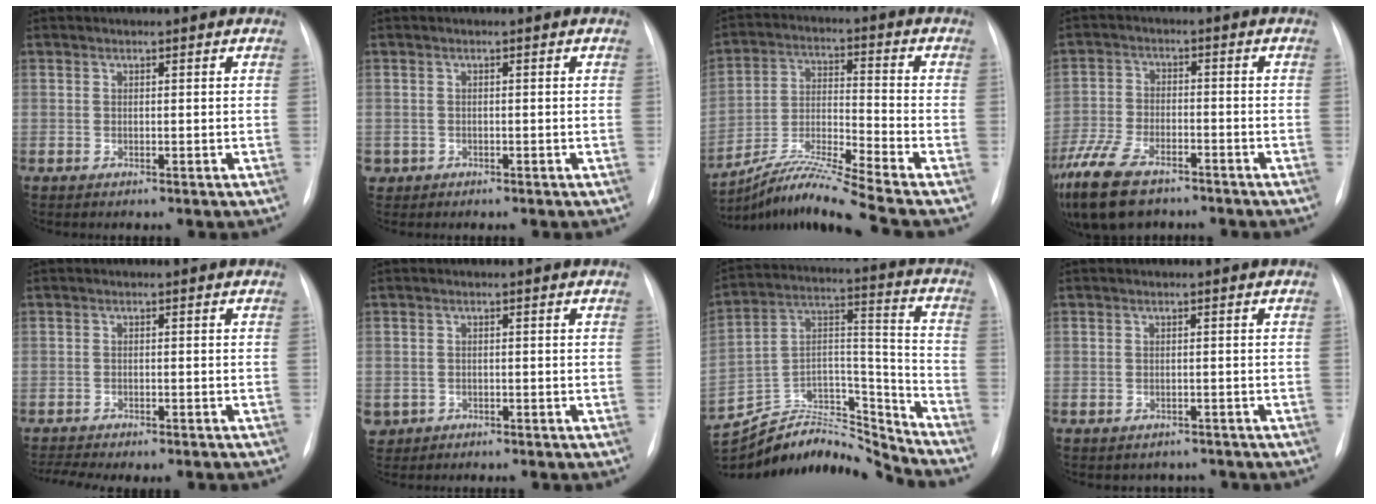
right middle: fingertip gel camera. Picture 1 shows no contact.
{"total": 1.2, "force": [-0.6, 1.1, 0.1], "torque": [-0.005, 0.004, -0.005]}
{"total": 12.5, "force": [-10.8, -2.3, 5.9], "torque": [-0.118, -0.009, -0.197]}
{"total": 13.8, "force": [-9.8, 5.8, 7.9], "torque": [-0.186, -0.021, -0.172]}
{"total": 6.1, "force": [-5.4, 0.9, 2.7], "torque": [-0.034, 0.003, -0.075]}
{"total": 3.3, "force": [-1.9, 2.7, 0.3], "torque": [-0.008, 0.003, -0.031]}
{"total": 19.6, "force": [-19.4, 1.6, 2.4], "torque": [-0.048, 0.059, -0.328]}
{"total": 2.5, "force": [-2.1, 1.3, -0.3], "torque": [0.003, 0.011, -0.028]}